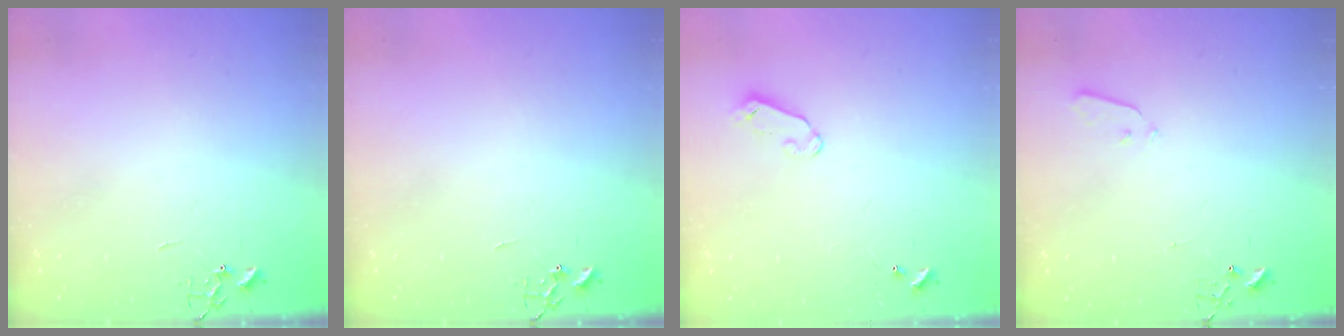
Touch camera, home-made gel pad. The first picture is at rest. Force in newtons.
{"total": 0.0}
{"total": 4.0, "press": 4.0, "slide": 0.4}
{"total": 2.9, "press": 2.8, "slide": 0.8}